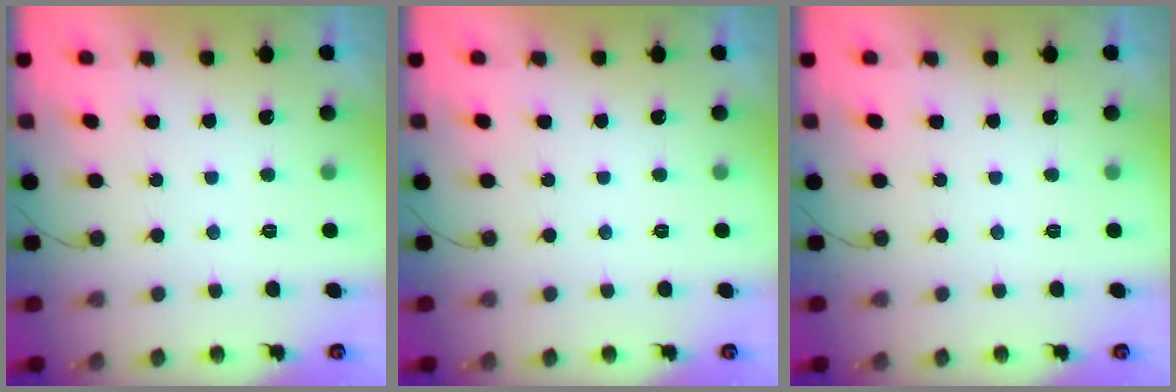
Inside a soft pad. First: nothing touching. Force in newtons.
{"total": 0.0}
{"total": 0.0}